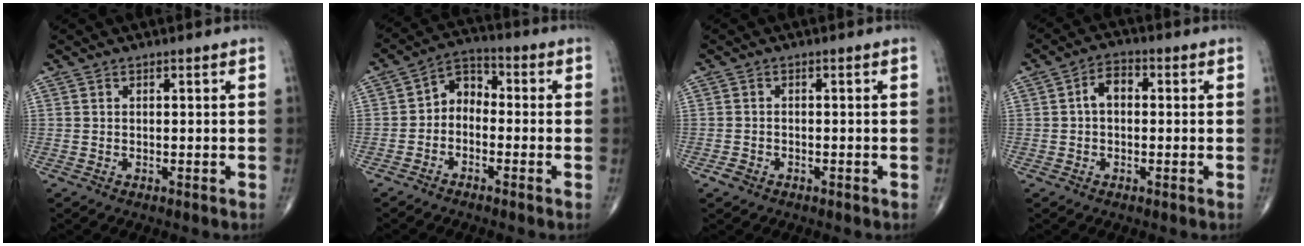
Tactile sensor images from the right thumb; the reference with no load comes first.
{"total": 5.8, "force": [-1.4, 4.3, 3.6], "torque": [-0.038, 0.032, -0.042]}
{"total": 1.7, "force": [-1.0, 1.2, 0.6], "torque": [-0.011, 0.006, -0.018]}
{"total": 4.6, "force": [0.3, 3.0, 3.5], "torque": [-0.054, 0.019, -0.002]}